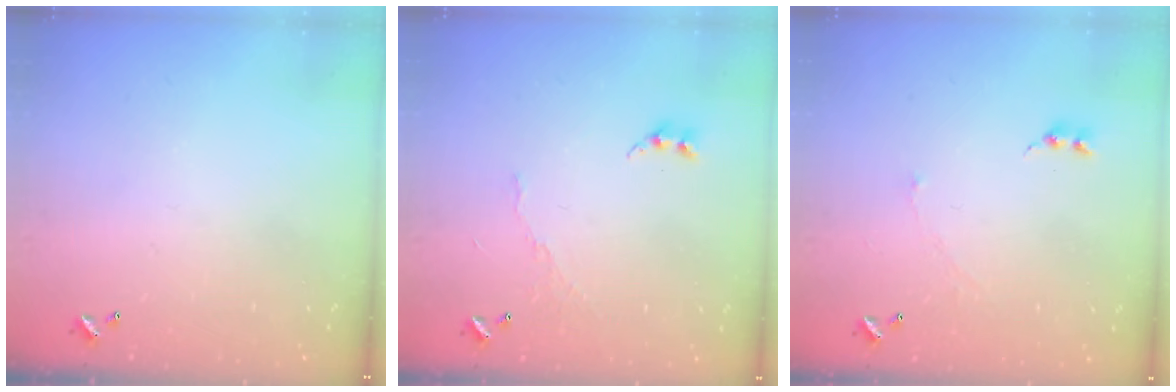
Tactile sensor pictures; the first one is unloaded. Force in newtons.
{"total": 5.6, "press": 5.6, "slide": 0.4}
{"total": 2.0, "press": 1.9, "slide": 0.7}